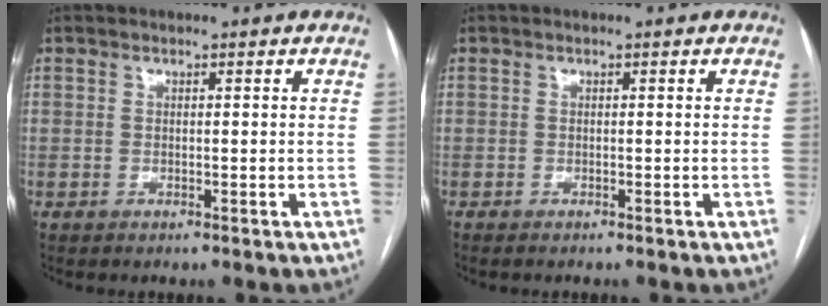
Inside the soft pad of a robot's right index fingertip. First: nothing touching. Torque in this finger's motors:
{"motor_torque": [-0.03, -0.20, -0.08, 0.01]}